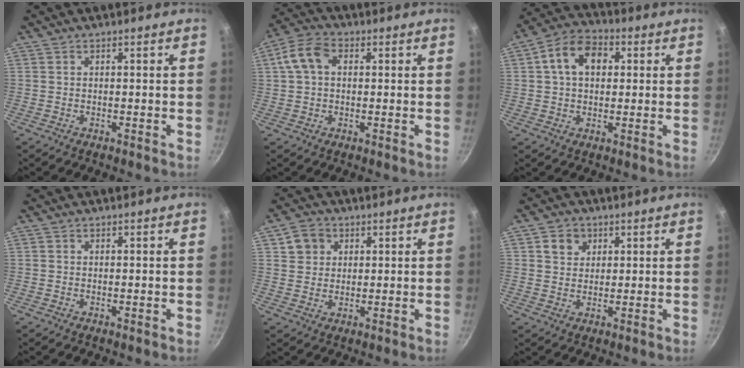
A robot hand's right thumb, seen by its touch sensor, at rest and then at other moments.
{"total": 7.4, "force": [1.4, 5.2, 5.1], "torque": [-0.097, 0.020, 0.015]}
{"total": 10.1, "force": [2.2, 7.1, 6.8], "torque": [-0.092, 0.019, 0.020]}
{"total": 0.0}
{"total": 5.2, "force": [2.0, 4.5, 1.7], "torque": [-0.003, 0.003, 0.033]}
{"total": 4.4, "force": [1.7, 3.8, 1.5], "torque": [0.002, 0.000, 0.027]}